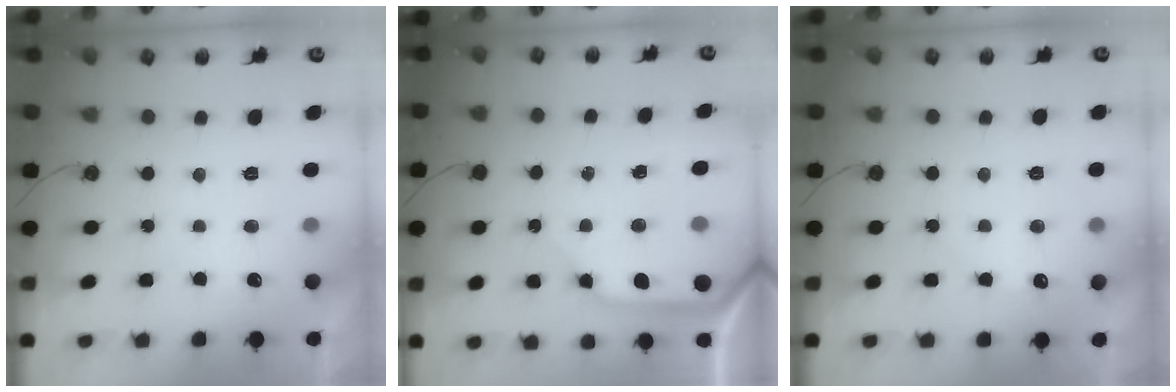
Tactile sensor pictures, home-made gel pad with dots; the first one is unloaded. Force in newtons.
{"total": 11.1, "press": 11.0, "slide": 1.4}
{"total": 4.9, "press": 4.9, "slide": 0.7}